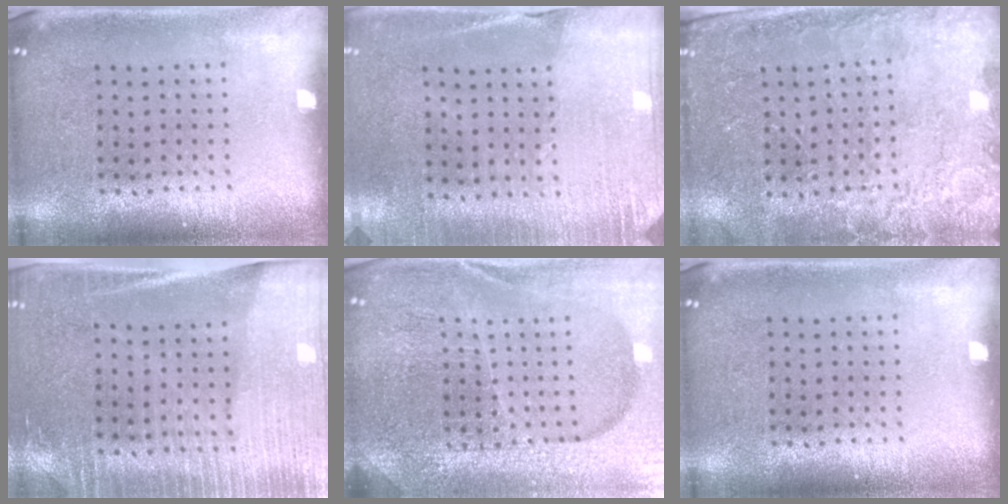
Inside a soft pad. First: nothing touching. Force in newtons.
{"total": 2.6, "press": 2.5, "slide": 0.8}
{"total": 2.6, "press": 2.5, "slide": 0.5}
{"total": 3.1, "press": 2.9, "slide": 1.1}
{"total": 5.1, "press": 4.7, "slide": 2.0}
{"total": 0.0}